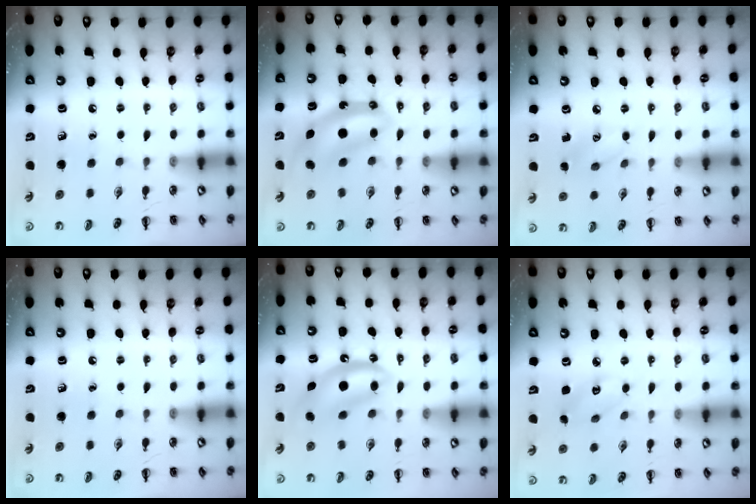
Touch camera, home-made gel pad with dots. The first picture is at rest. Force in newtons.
{"total": 7.1, "press": 7.1, "slide": 0.6}
{"total": 5.5, "press": 5.3, "slide": 1.4}
{"total": 0.0}
{"total": 6.8, "press": 6.7, "slide": 1.1}
{"total": 3.1, "press": 3.1, "slide": 0.5}